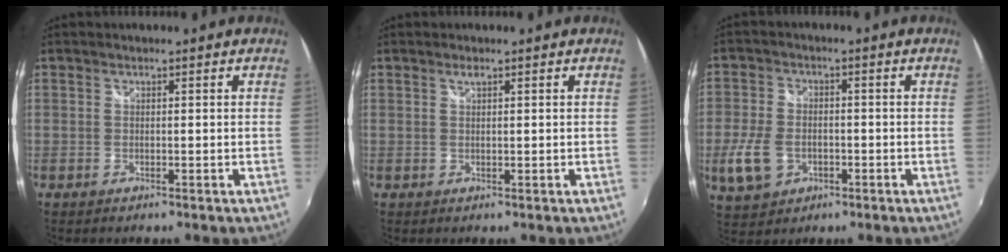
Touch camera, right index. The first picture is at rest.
{"total": 0.6, "force": [0.5, 0.1, 0.4], "torque": [-0.008, 0.002, 0.008]}
{"total": 9.0, "force": [-3.0, 6.7, 5.2], "torque": [-0.132, -0.003, -0.052]}